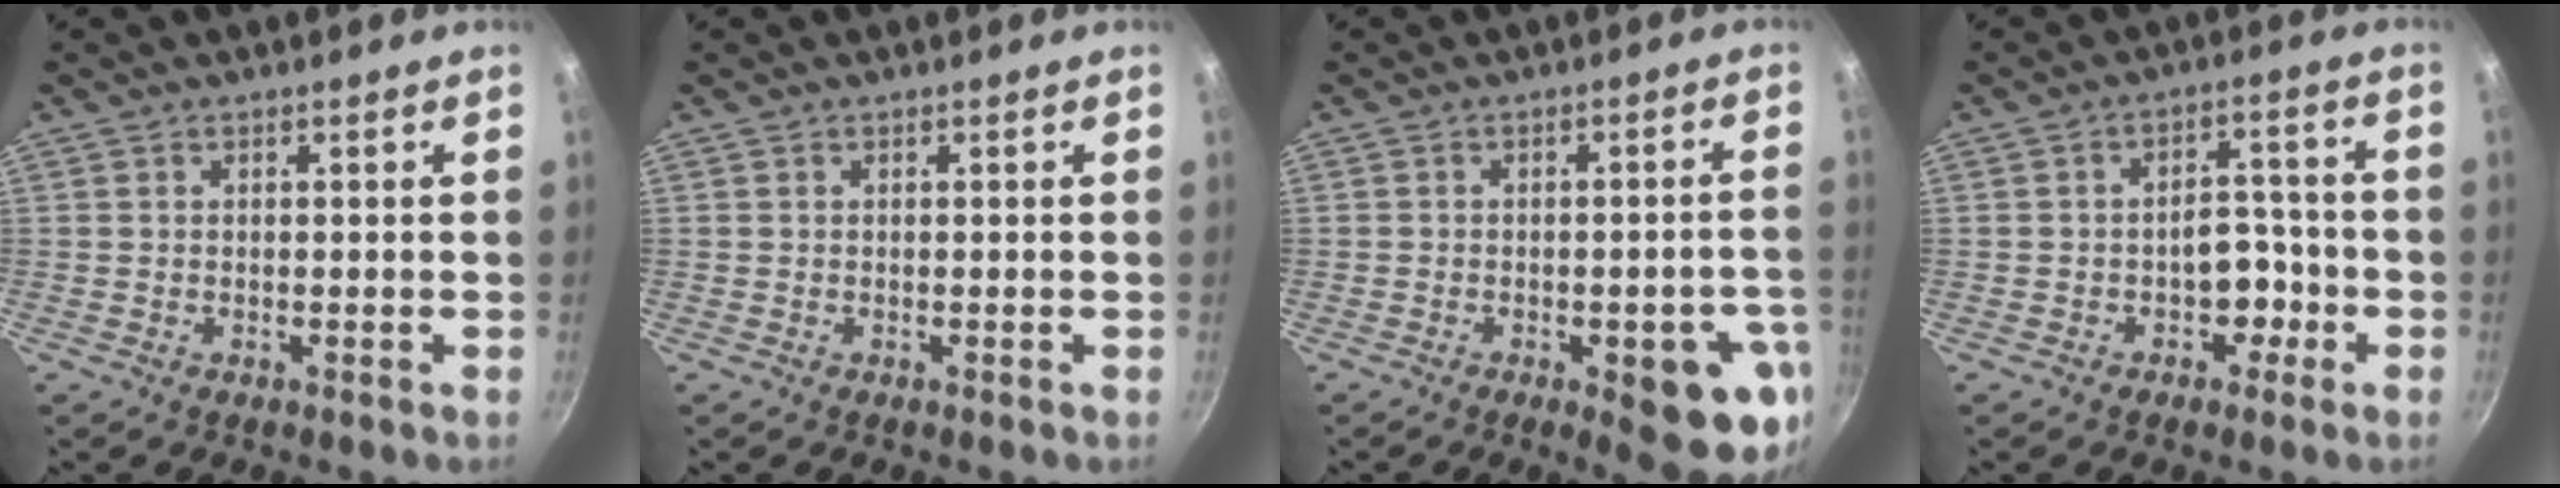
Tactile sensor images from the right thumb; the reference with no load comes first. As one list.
[{"total": 0.0}, {"total": 12.6, "force": [-4.6, 4.4, 10.9], "torque": [-0.098, 0.015, -0.053]}, {"total": 5.9, "force": [-2.2, 4.2, 3.5], "torque": [-0.008, 0.033, -0.029]}]